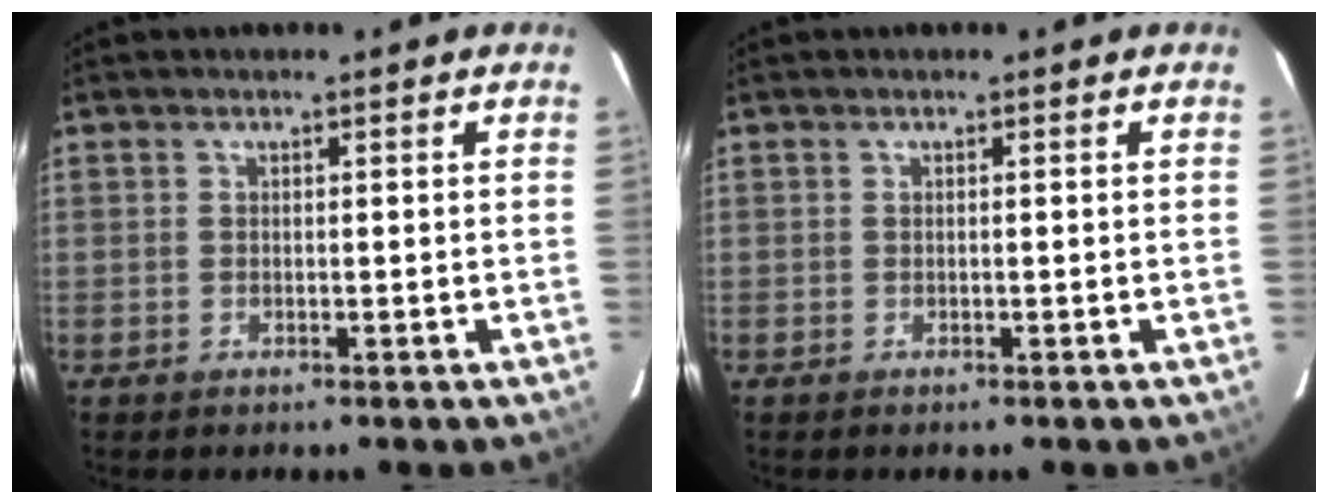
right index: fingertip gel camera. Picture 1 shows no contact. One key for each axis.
{"total": 0.0}